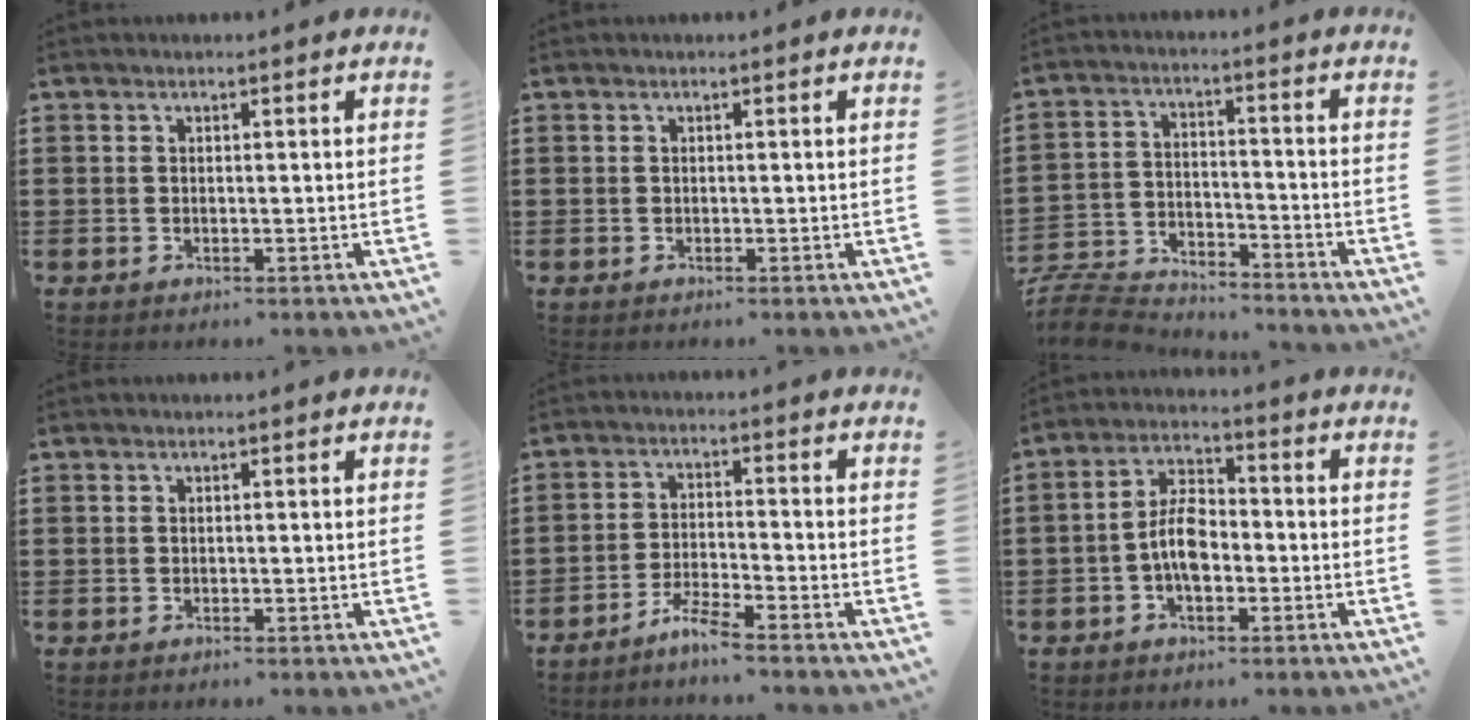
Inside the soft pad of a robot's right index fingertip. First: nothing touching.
{"total": 0.0}
{"total": 8.0, "force": [-7.8, 1.5, 1.1], "torque": [-0.039, 0.014, -0.159]}
{"total": 0.0}
{"total": 3.8, "force": [-3.5, -0.3, 1.4], "torque": [-0.042, -0.004, -0.072]}
{"total": 6.4, "force": [-1.6, 3.0, 5.4], "torque": [-0.124, -0.002, -0.034]}